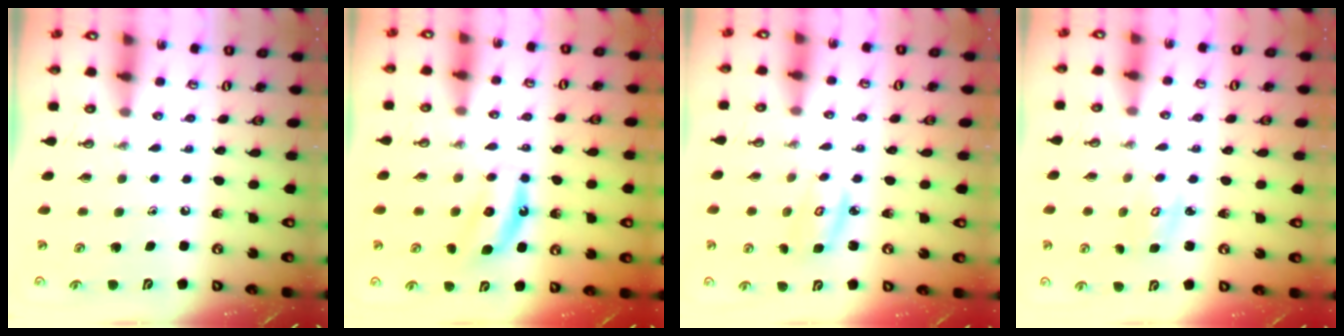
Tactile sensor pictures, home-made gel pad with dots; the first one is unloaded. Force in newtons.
{"total": 6.5, "press": 6.4, "slide": 1.0}
{"total": 3.8, "press": 3.8, "slide": 0.2}
{"total": 3.2, "press": 3.2, "slide": 0.3}